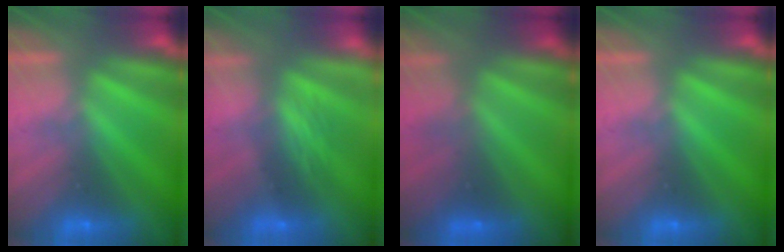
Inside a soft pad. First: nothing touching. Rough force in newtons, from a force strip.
{"total": 2.0}
{"total": 2.6}
{"total": 0.0}